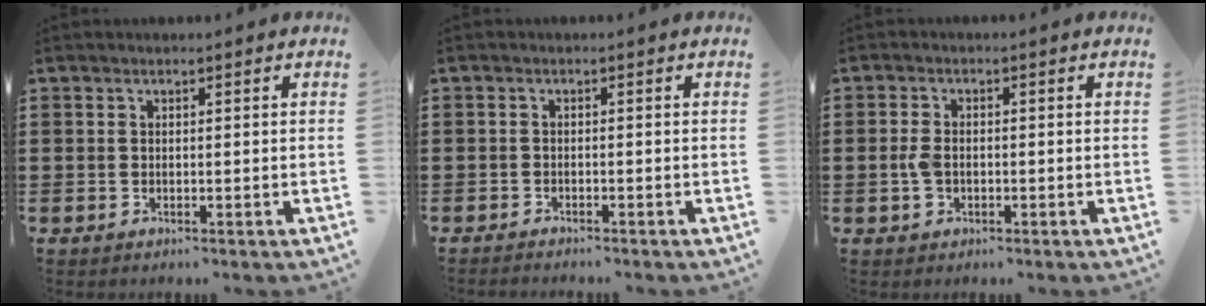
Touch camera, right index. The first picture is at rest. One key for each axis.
{"total": 1.0, "fx": -1.0, "fy": 0.1, "fz": -0.1, "tx": -0.001, "ty": 0.004, "tz": -0.022}
{"total": 2.8, "fx": -0.5, "fy": 1.8, "fz": 2.1, "tx": -0.057, "ty": -0.002, "tz": -0.013}